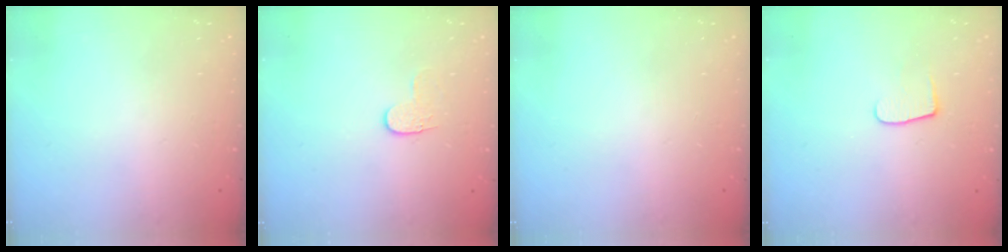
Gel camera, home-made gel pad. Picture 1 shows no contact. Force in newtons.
{"total": 4.0, "press": 3.9, "slide": 0.5}
{"total": 0.0}
{"total": 6.1, "press": 6.0, "slide": 0.6}